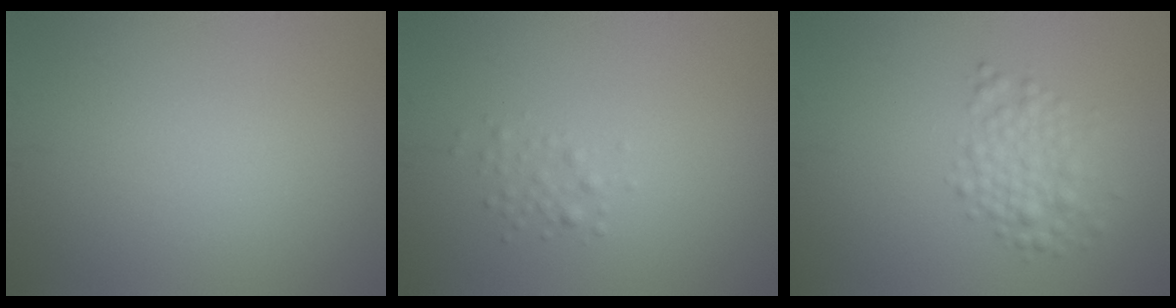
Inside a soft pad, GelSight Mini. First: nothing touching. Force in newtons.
{"total": 1.2, "press": 1.2, "slide": 0.0}
{"total": 2.9, "press": 2.9, "slide": 0.1}